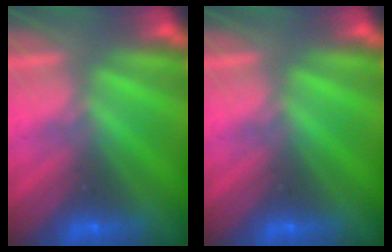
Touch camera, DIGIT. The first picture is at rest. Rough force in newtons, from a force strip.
{"total": 0.0}